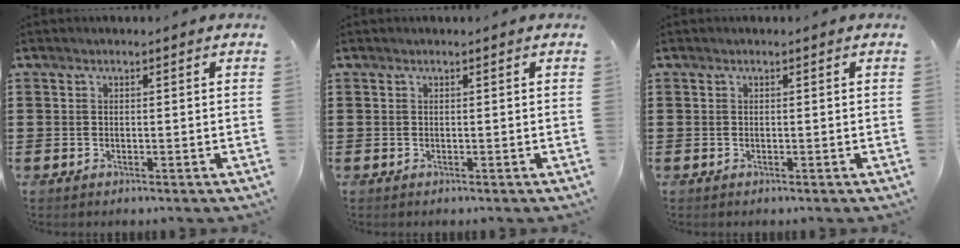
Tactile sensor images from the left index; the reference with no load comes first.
{"total": 0.0}
{"total": 0.0}